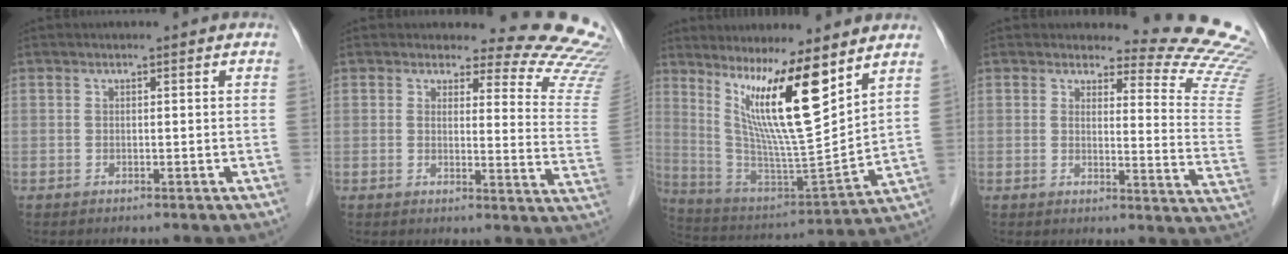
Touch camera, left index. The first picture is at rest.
{"total": 15.1, "force": [14.7, 2.4, 2.7], "torque": [0.000, -0.124, 0.121]}
{"total": 15.2, "force": [9.3, 0.7, 12.0], "torque": [-0.225, -0.020, 0.175]}
{"total": 14.5, "force": [14.4, 0.4, 1.9], "torque": [0.001, -0.152, 0.125]}